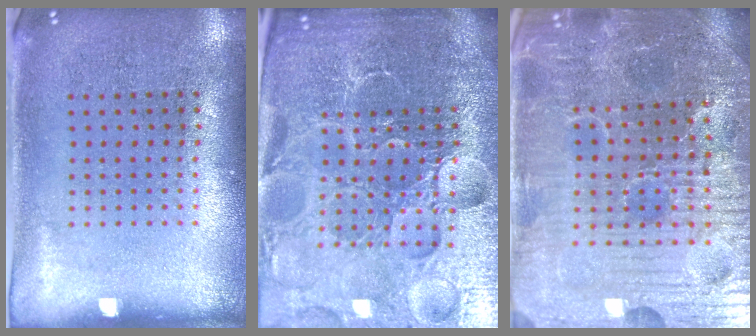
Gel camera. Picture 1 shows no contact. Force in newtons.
{"total": 6.8, "press": 6.0, "slide": 3.2}
{"total": 5.8, "press": 5.6, "slide": 1.8}